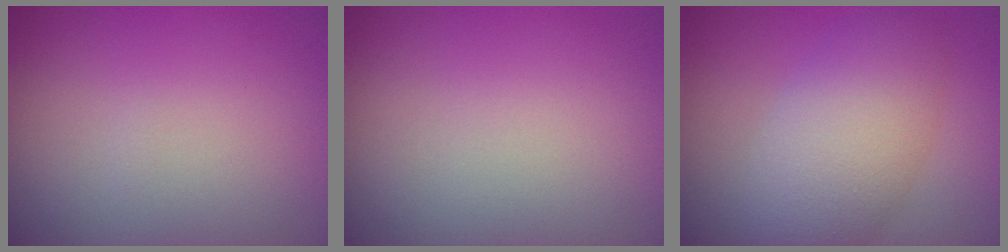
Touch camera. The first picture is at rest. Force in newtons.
{"total": 0.0}
{"total": 6.1, "press": 6.1, "slide": 0.1}